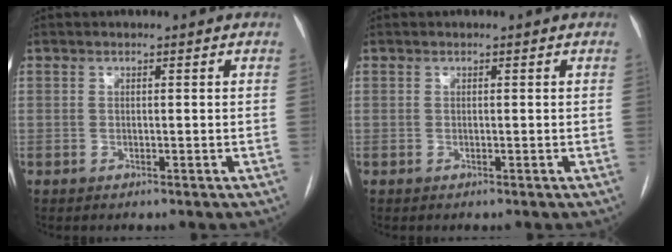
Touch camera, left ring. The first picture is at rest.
{"total": 0.0}